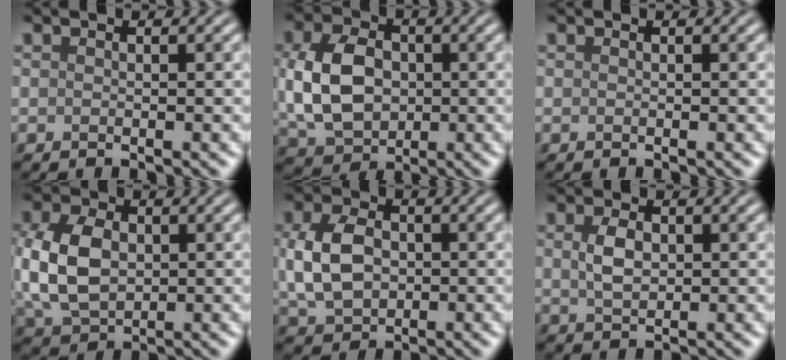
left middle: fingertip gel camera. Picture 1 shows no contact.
{"total": 7.7, "force": [0.0, 5.6, 5.2], "torque": [-0.119, -0.001, -0.005]}
{"total": 0.0}
{"total": 7.4, "force": [0.2, 5.2, 5.2], "torque": [-0.127, 0.002, 0.004]}
{"total": 6.0, "force": [0.1, 4.4, 4.1], "torque": [-0.095, 0.000, 0.002]}
{"total": 2.6, "force": [0.5, 1.7, 1.9], "torque": [-0.045, 0.001, 0.010]}